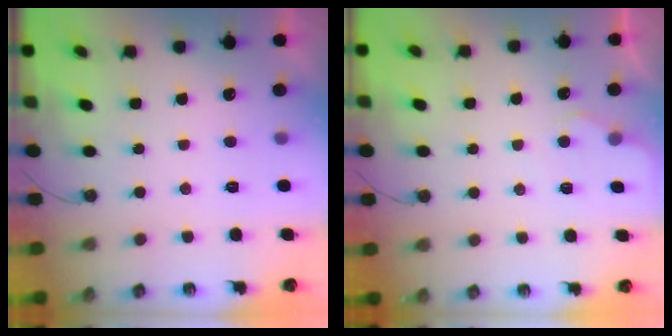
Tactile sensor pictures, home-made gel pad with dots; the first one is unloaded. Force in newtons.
{"total": 5.0, "press": 5.0, "slide": 0.6}